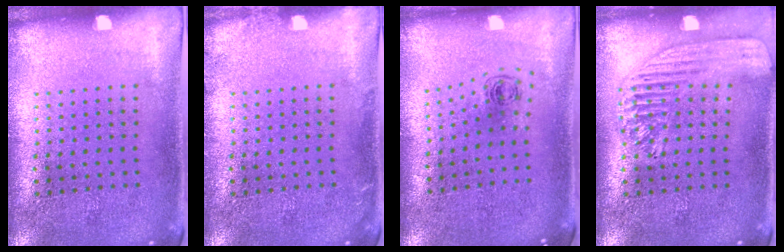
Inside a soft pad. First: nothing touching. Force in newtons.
{"total": 0.9, "press": 0.8, "slide": 0.2}
{"total": 0.5, "press": 0.3, "slide": 0.4}
{"total": 1.7, "press": 1.5, "slide": 0.8}